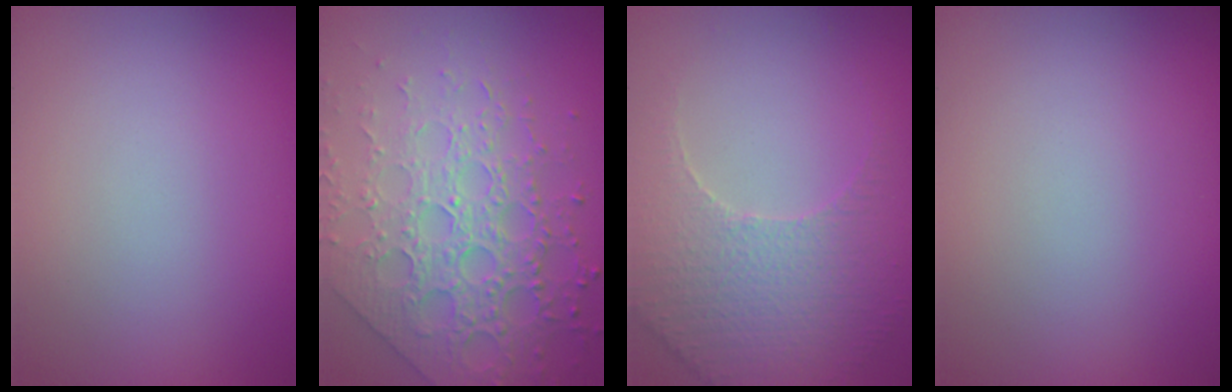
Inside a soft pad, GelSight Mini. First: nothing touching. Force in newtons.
{"total": 6.0, "press": 5.2, "slide": 3.1}
{"total": 3.7, "press": 3.5, "slide": 1.2}
{"total": 0.0}